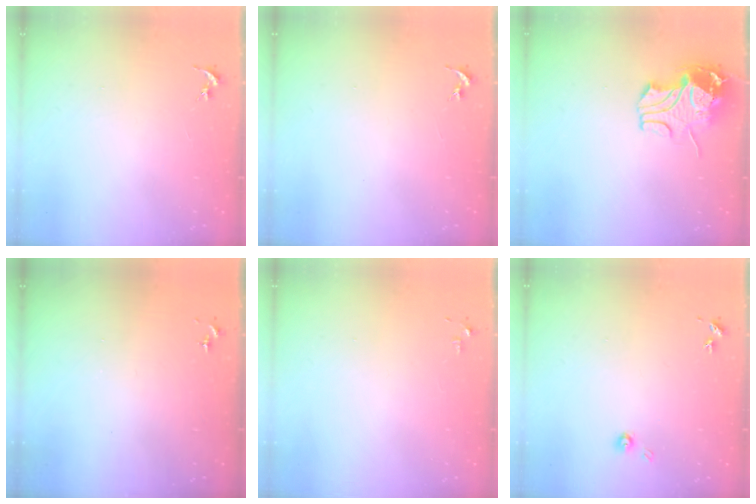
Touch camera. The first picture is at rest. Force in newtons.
{"total": 0.0}
{"total": 11.3, "press": 11.2, "slide": 1.6}
{"total": 0.0}
{"total": 2.8, "press": 2.8, "slide": 0.4}
{"total": 4.3, "press": 4.3, "slide": 0.3}